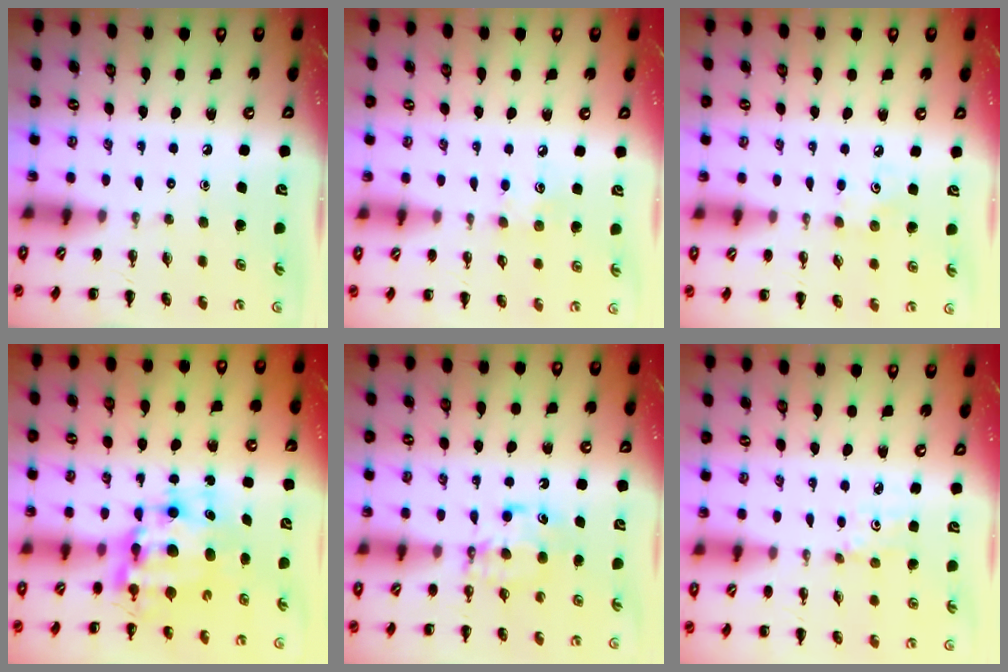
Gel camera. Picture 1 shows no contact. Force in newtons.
{"total": 6.3, "press": 6.2, "slide": 1.5}
{"total": 3.1, "press": 3.0, "slide": 0.8}
{"total": 9.4, "press": 9.0, "slide": 2.6}
{"total": 6.1, "press": 6.0, "slide": 1.0}
{"total": 3.5, "press": 3.4, "slide": 0.9}